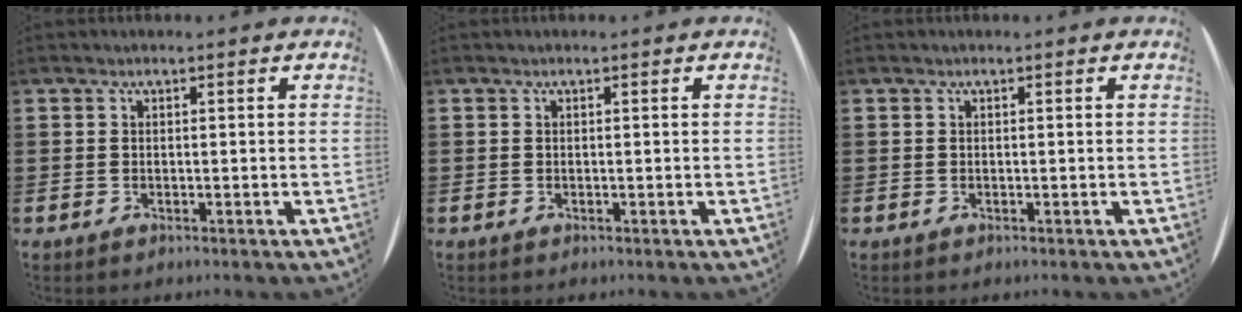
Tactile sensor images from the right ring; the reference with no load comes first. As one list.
[{"total": 0.0}, {"total": 0.0}]